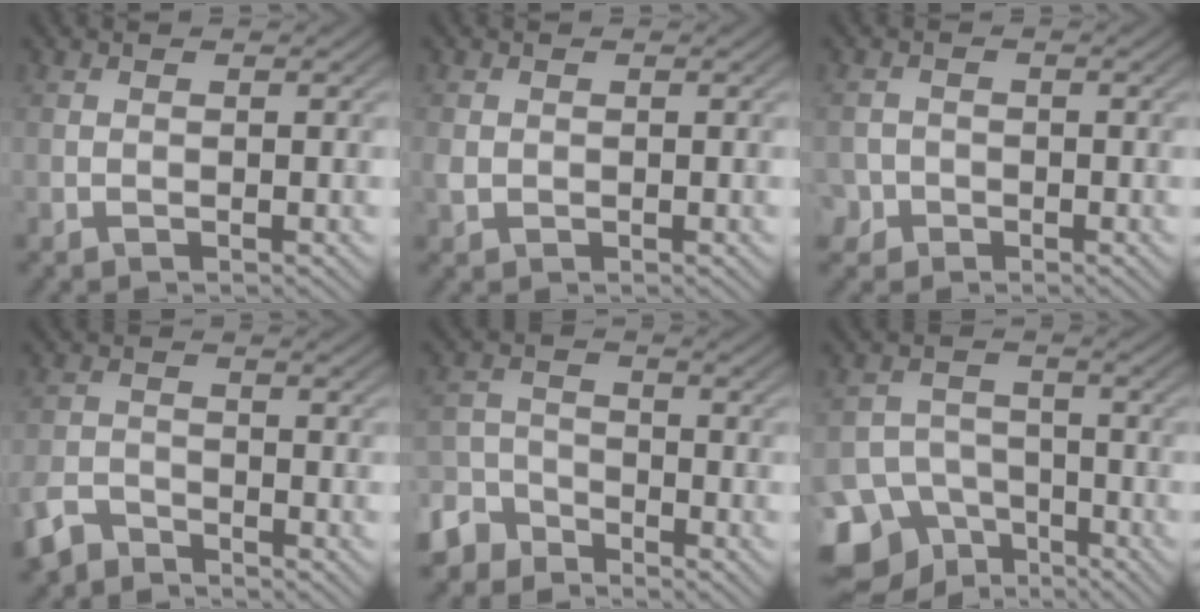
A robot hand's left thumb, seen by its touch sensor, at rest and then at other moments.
{"total": 1.4, "force": [-0.2, 1.2, 0.6], "torque": [-0.015, -0.003, -0.005]}
{"total": 2.5, "force": [-1.4, 2.0, 0.5], "torque": [-0.010, -0.001, -0.030]}
{"total": 4.8, "force": [-4.0, 2.0, 1.7], "torque": [-0.032, -0.007, -0.091]}
{"total": 5.6, "force": [-4.3, 3.0, 1.8], "torque": [-0.039, -0.002, -0.099]}
{"total": 11.9, "force": [-7.7, 8.2, 3.9], "torque": [-0.095, -0.031, -0.126]}